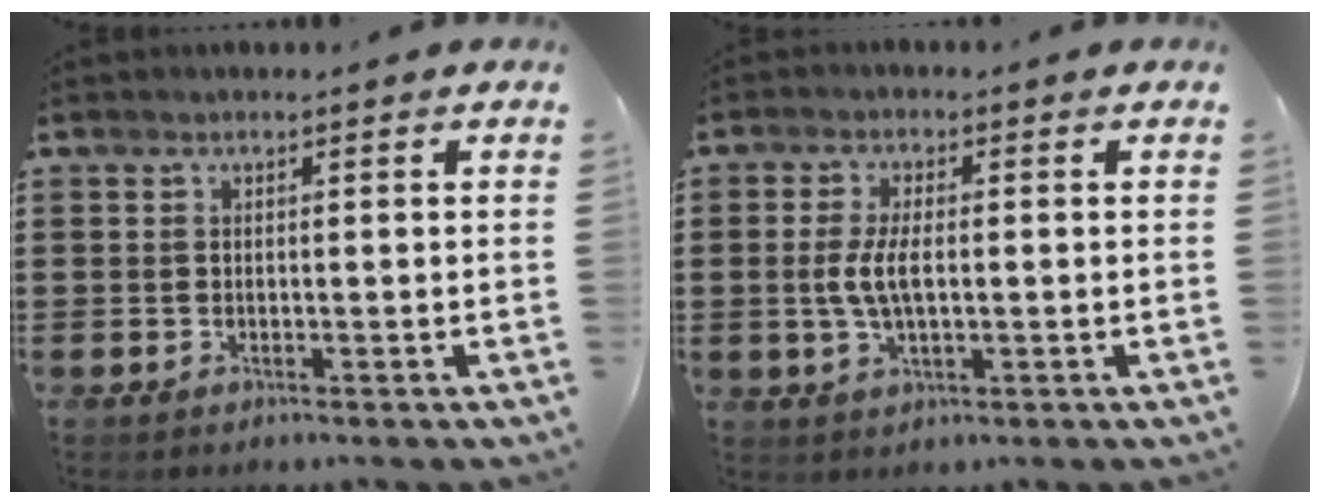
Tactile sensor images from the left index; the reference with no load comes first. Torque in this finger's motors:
{"motor_torque": [1.28, 0.86, 0.46, 0.09]}